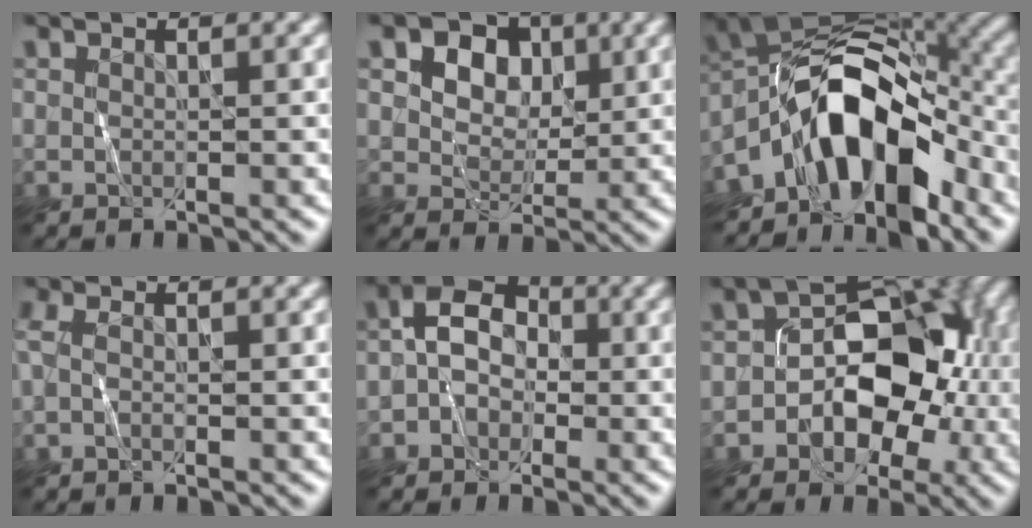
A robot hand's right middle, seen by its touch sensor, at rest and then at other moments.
{"total": 8.7, "force": [4.2, 6.1, 4.5], "torque": [-0.069, 0.031, 0.047]}
{"total": 10.0, "force": [-5.2, 5.0, 6.9], "torque": [-0.100, 0.026, -0.098]}
{"total": 1.2, "force": [0.0, 0.7, 1.0], "torque": [-0.035, 0.007, -0.004]}
{"total": 3.5, "force": [-0.8, 2.8, 1.9], "torque": [-0.022, 0.019, -0.024]}
{"total": 7.9, "force": [-1.6, 5.3, 5.5], "torque": [-0.066, 0.015, -0.029]}